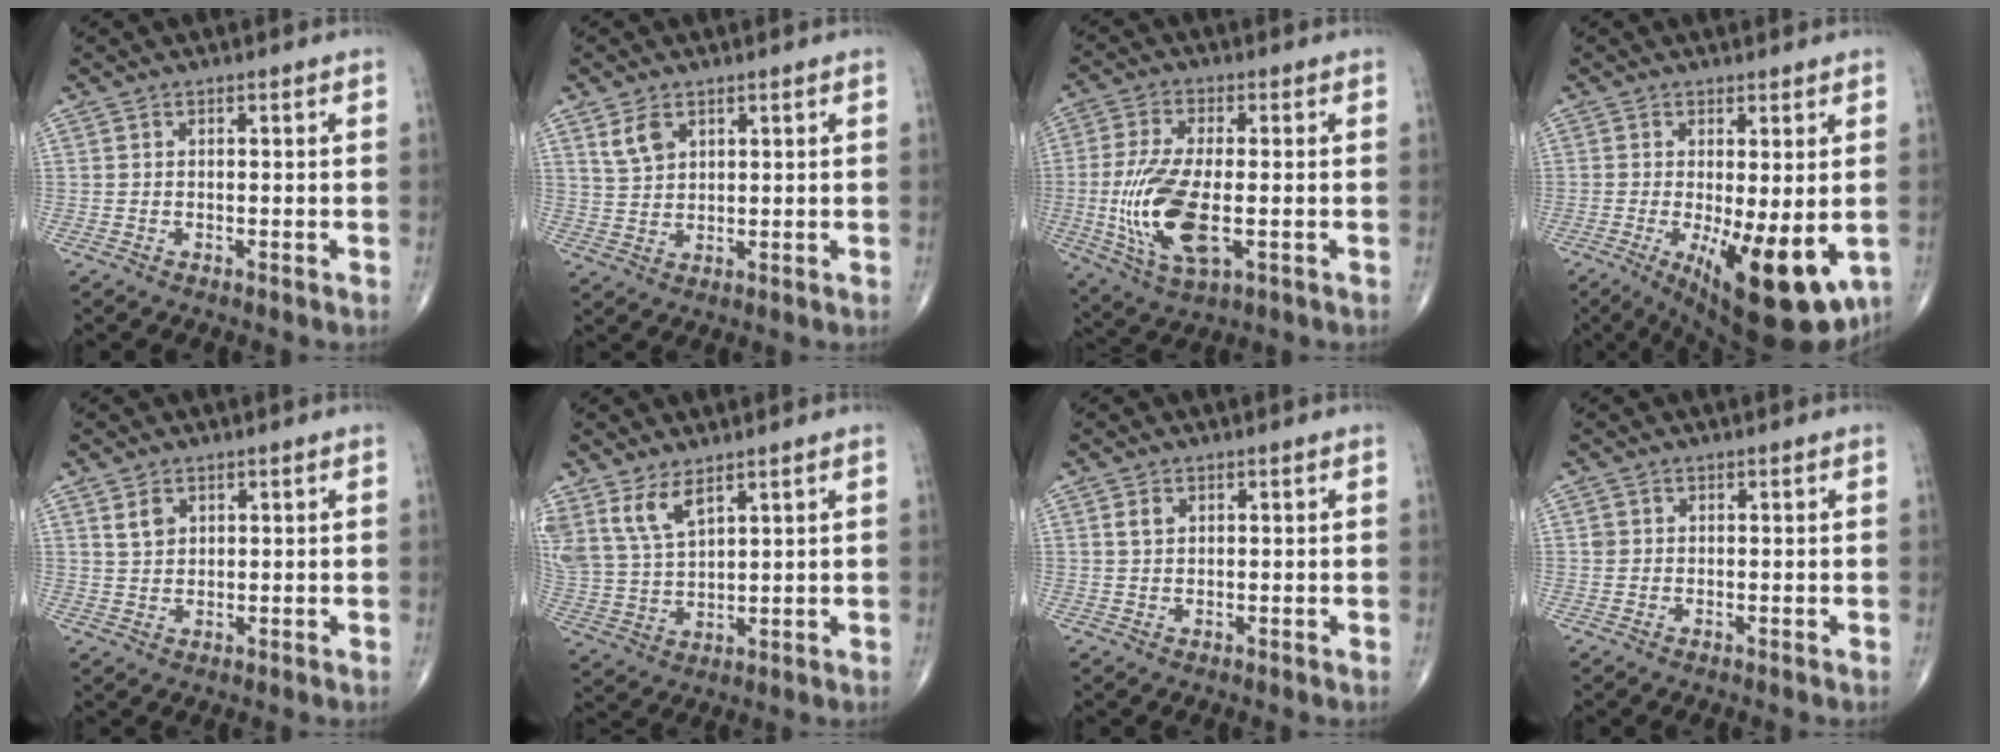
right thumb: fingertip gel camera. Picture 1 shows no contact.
{"total": 4.4, "force": [2.4, 2.7, 2.4], "torque": [-0.039, -0.010, 0.054]}
{"total": 14.4, "force": [-2.4, 5.9, 12.9], "torque": [-0.274, -0.011, -0.038]}
{"total": 15.0, "force": [-3.8, 5.2, 13.6], "torque": [-0.183, -0.028, -0.038]}
{"total": 3.0, "force": [1.5, 2.1, 1.5], "torque": [-0.019, -0.008, 0.033]}
{"total": 8.3, "force": [5.4, 3.6, 5.2], "torque": [-0.101, -0.021, 0.122]}
{"total": 1.7, "force": [0.7, 1.2, 1.0], "torque": [-0.017, 0.001, 0.016]}
{"total": 1.0, "force": [0.2, 1.0, 0.2], "torque": [0.003, 0.002, 0.004]}